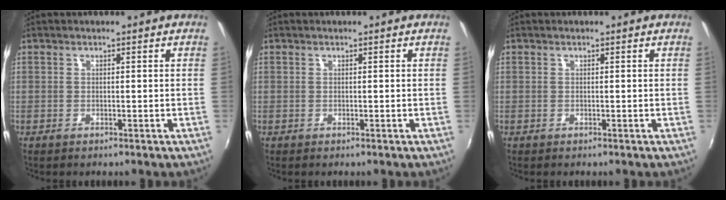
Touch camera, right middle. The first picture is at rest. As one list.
[{"total": 0.0}, {"total": 0.0}]